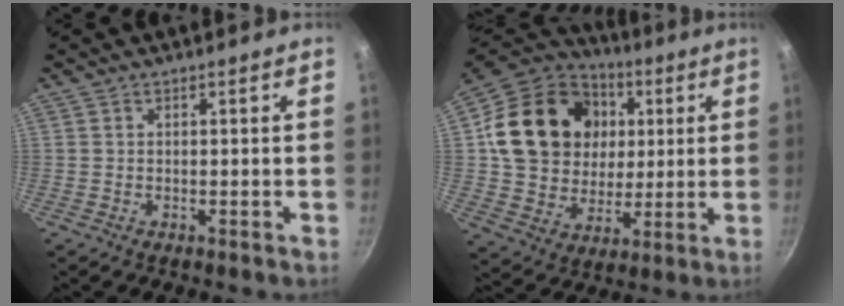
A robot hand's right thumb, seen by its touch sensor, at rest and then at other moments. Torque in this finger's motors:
{"motor_torque": [0.60, 3.20, 0.95, -0.44, 0.17]}